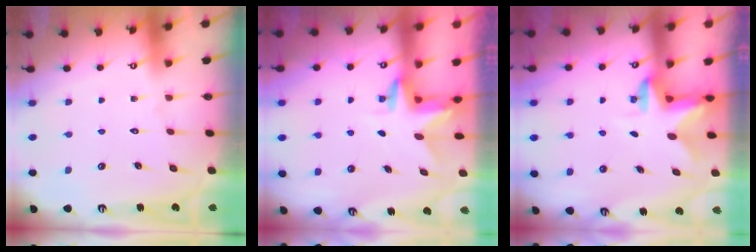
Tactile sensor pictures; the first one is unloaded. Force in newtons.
{"total": 3.0, "press": 3.0, "slide": 0.2}
{"total": 2.3, "press": 2.3, "slide": 0.4}